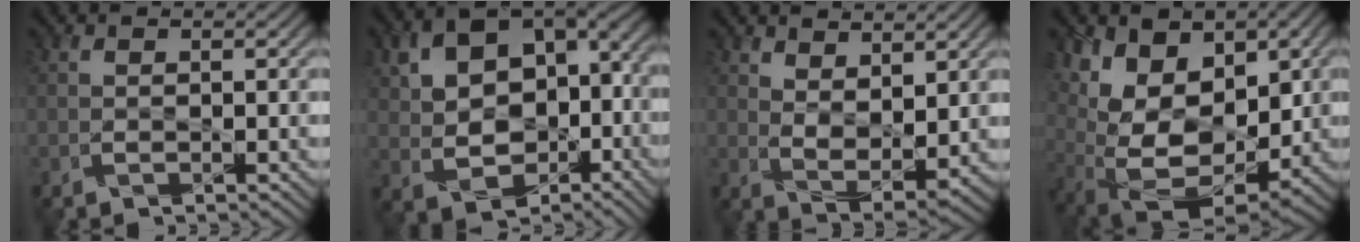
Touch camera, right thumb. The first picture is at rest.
{"total": 10.5, "force": [0.5, 7.6, 7.2], "torque": [-0.136, 0.002, 0.007]}
{"total": 5.2, "force": [3.8, 2.0, 2.9], "torque": [-0.064, -0.011, 0.075]}
{"total": 11.8, "force": [3.2, 8.0, 8.1], "torque": [-0.162, 0.021, 0.061]}